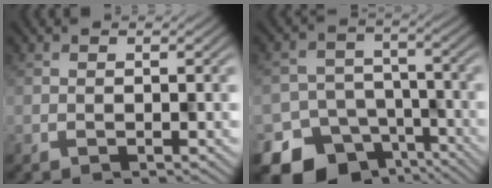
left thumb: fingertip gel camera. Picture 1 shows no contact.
{"total": 14.7, "force": [-10.0, 10.0, 3.8], "torque": [-0.089, -0.050, -0.129]}